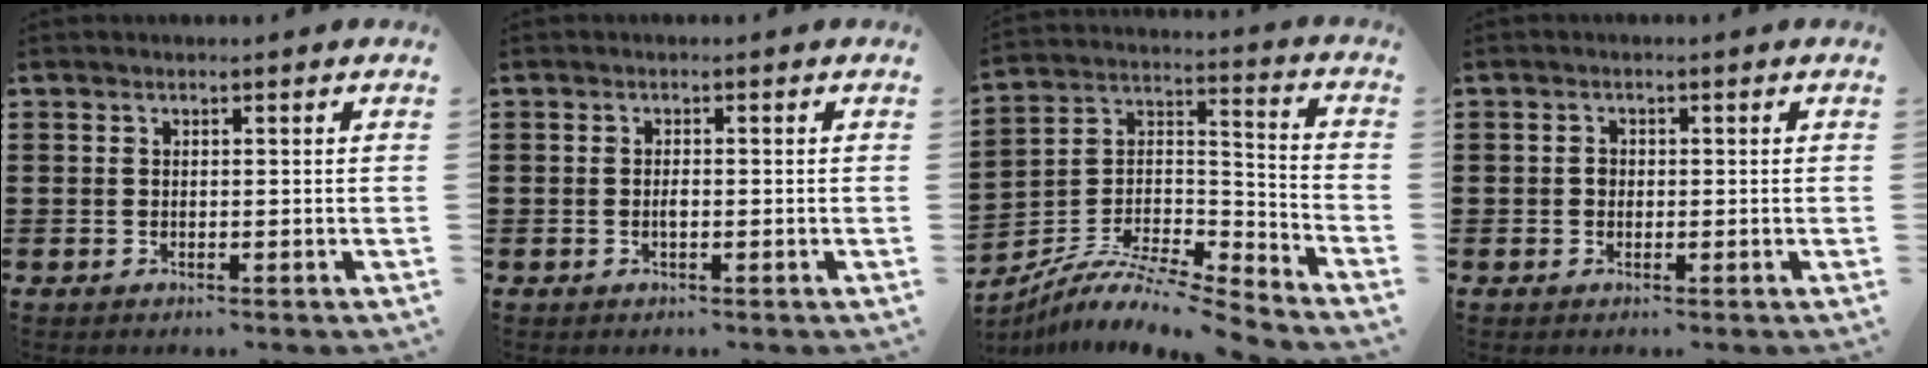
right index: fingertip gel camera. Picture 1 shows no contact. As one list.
[{"total": 1.1, "force": [-0.2, 0.4, 1.0], "torque": [-0.019, -0.002, -0.004]}, {"total": 8.8, "force": [-7.7, 1.9, 3.8], "torque": [-0.082, 0.003, -0.158]}, {"total": 1.1, "force": [-0.1, 0.9, 0.6], "torque": [-0.014, 0.004, -0.002]}]